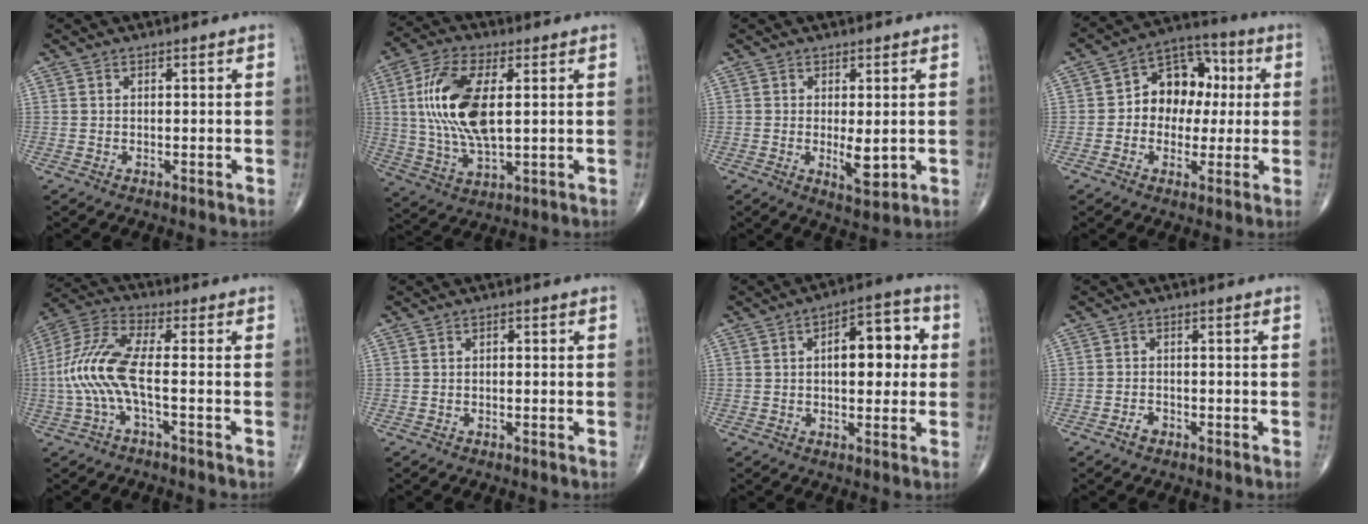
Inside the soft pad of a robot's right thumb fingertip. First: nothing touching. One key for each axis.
{"total": 15.8, "fx": 2.4, "fy": 6.9, "fz": 14.0, "tx": -0.289, "ty": -0.005, "tz": 0.047}
{"total": 4.3, "fx": -0.2, "fy": 1.5, "fz": 4.0, "tx": -0.059, "ty": -0.014, "tz": 0.004}
{"total": 12.3, "fx": 1.0, "fy": 9.2, "fz": 8.0, "tx": -0.075, "ty": 0.030, "tz": 0.005}
{"total": 11.5, "fx": -1.8, "fy": 3.2, "fz": 10.9, "tx": -0.266, "ty": 0.033, "tz": -0.041}
{"total": 0.6, "fx": 0.0, "fy": 0.3, "fz": 0.5, "tx": -0.008, "ty": 0.001, "tz": -0.002}
{"total": 11.1, "fx": 1.6, "fy": 5.5, "fz": 9.6, "tx": -0.104, "ty": 0.019, "tz": 0.017}
{"total": 1.6, "fx": -1.1, "fy": 0.9, "fz": 0.7, "tx": -0.012, "ty": 0.006, "tz": -0.020}